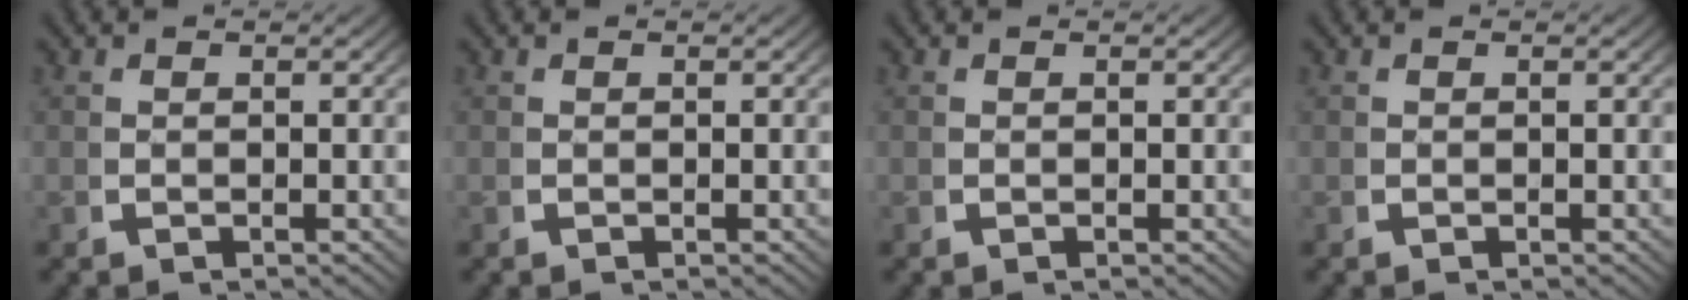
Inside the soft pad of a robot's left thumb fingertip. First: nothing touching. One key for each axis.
{"total": 0.0}
{"total": 0.0}
{"total": 0.0}